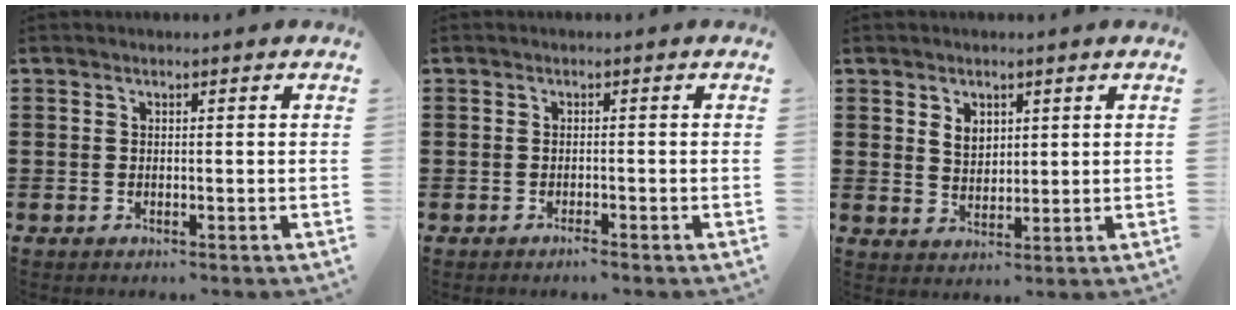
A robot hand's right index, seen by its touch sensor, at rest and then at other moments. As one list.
[{"total": 0.8, "force": [-0.7, 0.0, 0.3], "torque": [-0.008, -0.004, -0.013]}, {"total": 3.1, "force": [1.6, 2.2, 1.5], "torque": [-0.036, 0.008, 0.030]}]